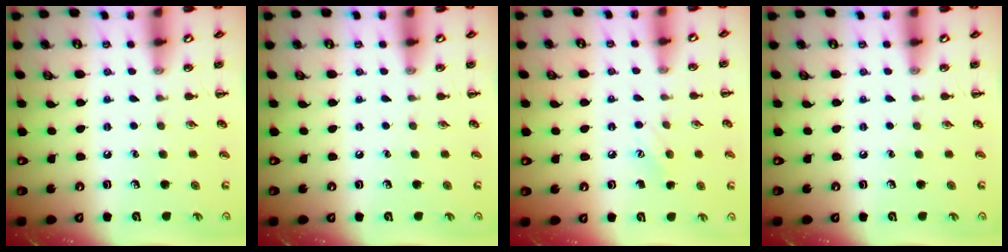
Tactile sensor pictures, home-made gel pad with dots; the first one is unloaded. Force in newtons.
{"total": 0.0}
{"total": 6.2, "press": 6.0, "slide": 1.5}
{"total": 0.0}